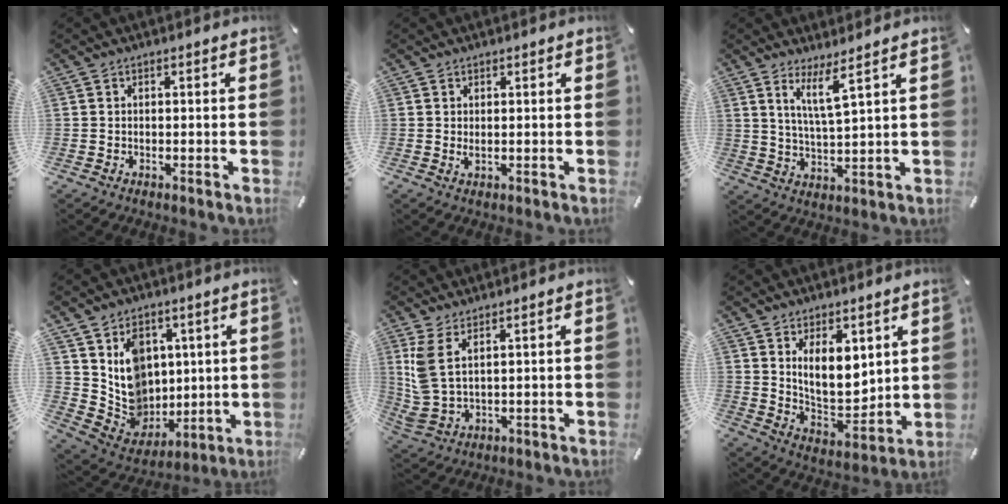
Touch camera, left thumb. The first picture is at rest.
{"total": 1.3, "force": [0.2, 0.4, 1.2], "torque": [-0.024, -0.001, 0.004]}
{"total": 7.2, "force": [4.7, 0.6, 5.3], "torque": [-0.110, -0.017, 0.080]}
{"total": 12.4, "force": [3.4, 11.2, 4.2], "torque": [-0.075, -0.026, 0.081]}
{"total": 6.6, "force": [3.3, 2.2, 5.3], "torque": [-0.130, -0.018, 0.060]}
{"total": 10.5, "force": [5.1, 6.3, 6.7], "torque": [-0.097, -0.040, 0.091]}